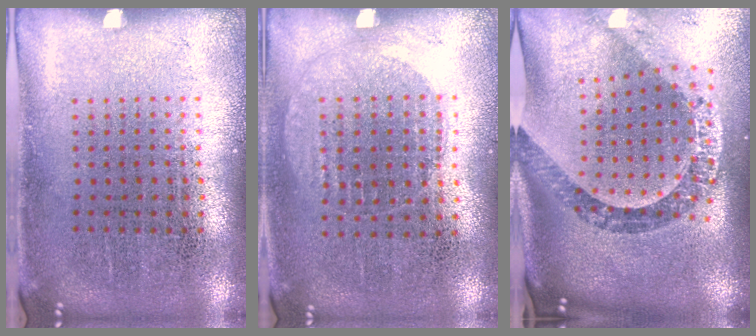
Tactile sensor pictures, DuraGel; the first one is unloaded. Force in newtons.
{"total": 1.0, "press": 0.9, "slide": 0.4}
{"total": 2.6, "press": 2.0, "slide": 1.6}